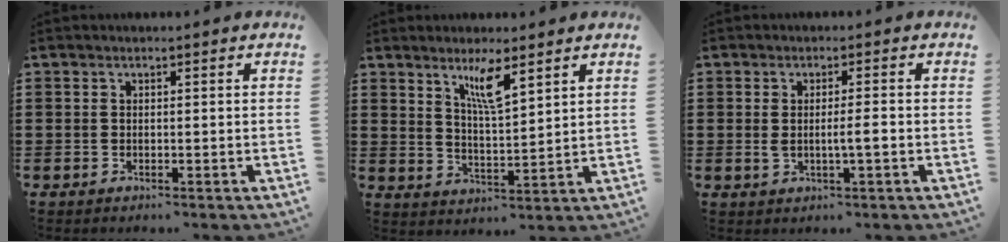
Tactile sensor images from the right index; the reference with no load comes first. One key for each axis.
{"total": 5.6, "fx": 3.6, "fy": 0.8, "fz": 4.3, "tx": -0.086, "ty": 0.001, "tz": 0.059}
{"total": 3.1, "fx": -0.4, "fy": 0.2, "fz": 3.1, "tx": -0.055, "ty": -0.006, "tz": -0.008}